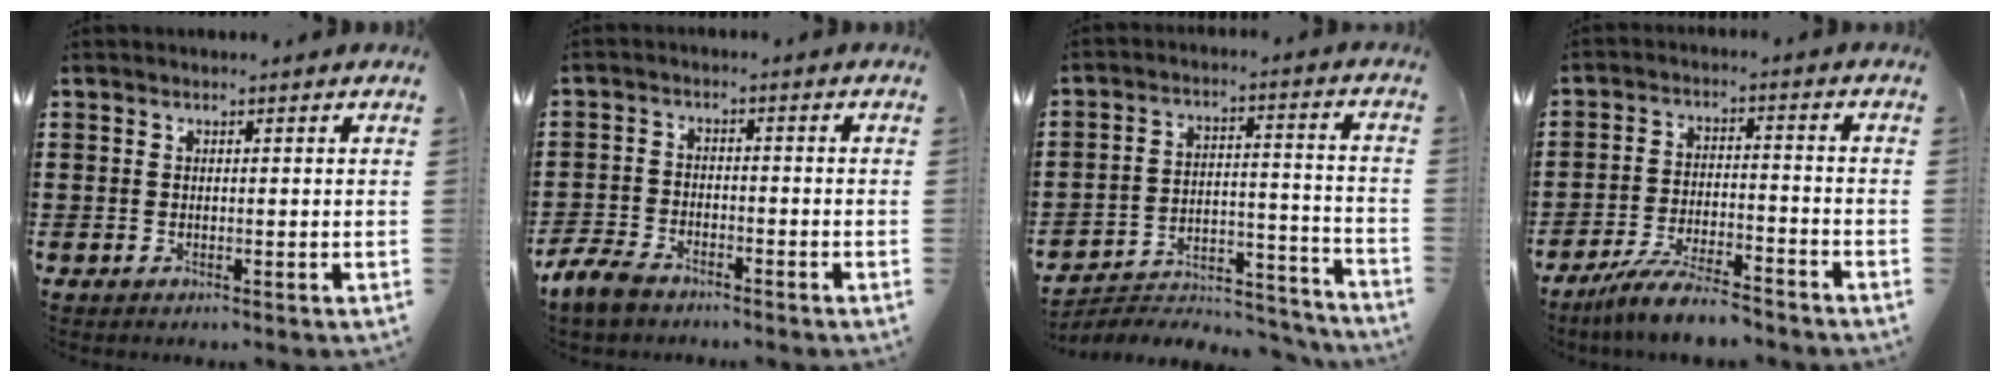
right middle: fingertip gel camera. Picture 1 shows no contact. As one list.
[{"total": 4.7, "force": [-4.0, 1.9, 1.7], "torque": [-0.057, -0.001, -0.087]}, {"total": 4.9, "force": [-4.7, 1.1, 1.0], "torque": [-0.017, 0.008, -0.097]}, {"total": 7.0, "force": [-6.4, 0.6, 2.8], "torque": [-0.059, 0.003, -0.123]}]